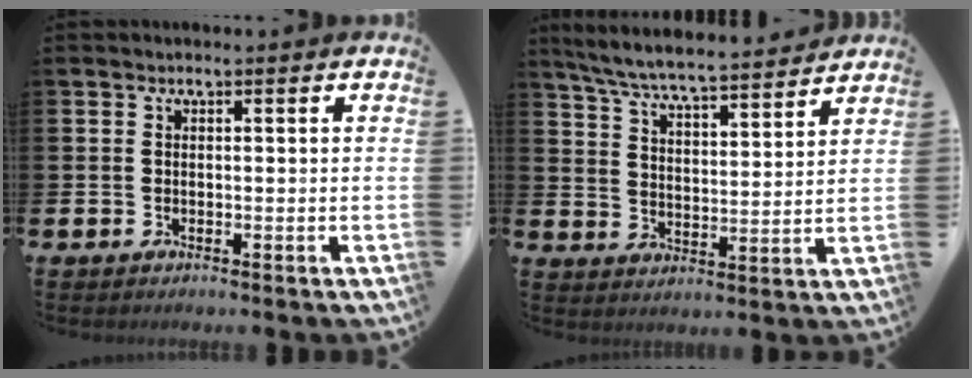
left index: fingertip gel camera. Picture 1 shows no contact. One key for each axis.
{"total": 7.0, "fx": 6.7, "fy": 0.3, "fz": 2.2, "tx": -0.066, "ty": -0.047, "tz": 0.115}